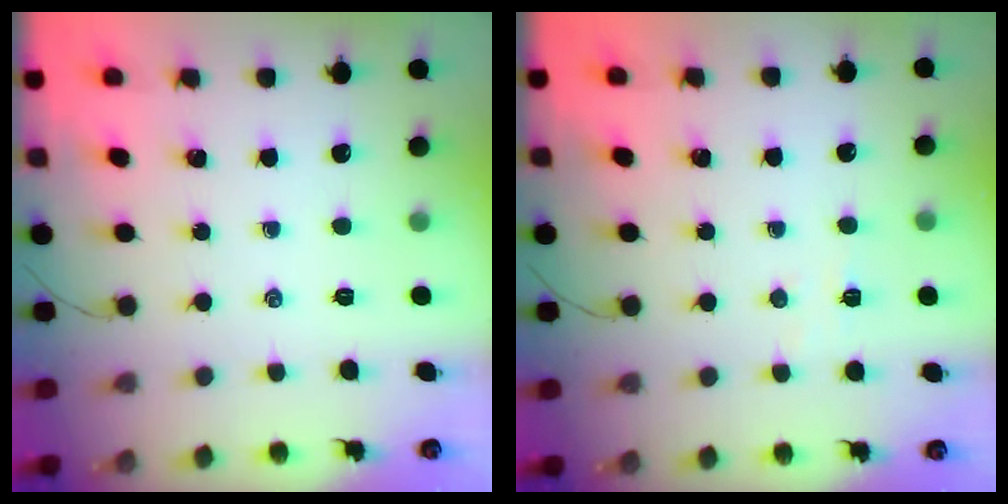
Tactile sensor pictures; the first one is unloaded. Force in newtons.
{"total": 3.2, "press": 3.0, "slide": 1.1}